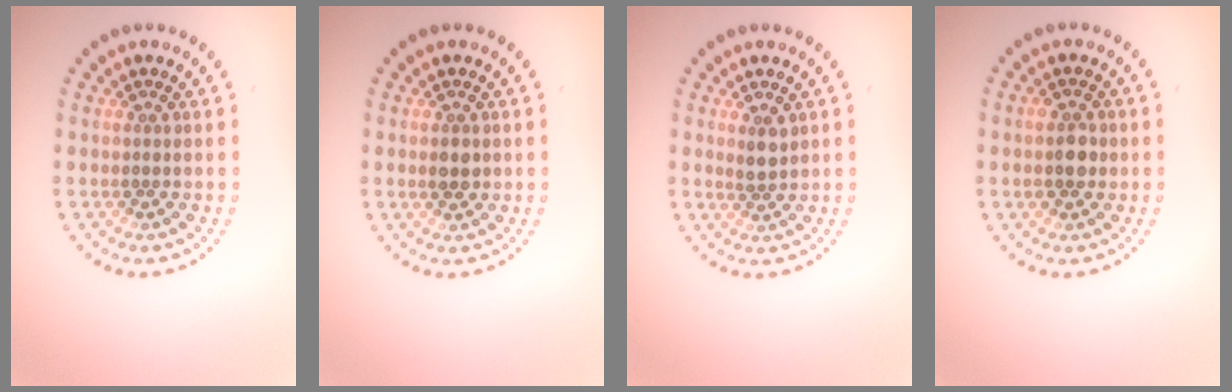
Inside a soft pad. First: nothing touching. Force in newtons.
{"total": 1.5, "press": 1.5, "slide": 0.1}
{"total": 1.8, "press": 1.5, "slide": 0.9}
{"total": 2.4, "press": 2.4, "slide": 0.4}